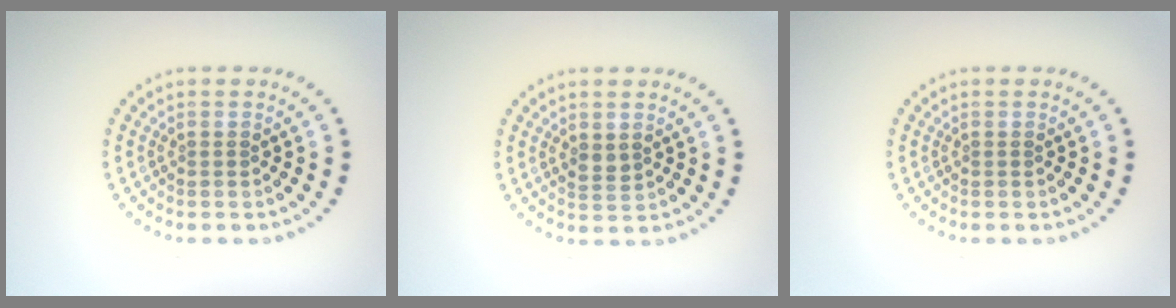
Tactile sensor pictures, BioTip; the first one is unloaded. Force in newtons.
{"total": 1.2, "press": 1.2, "slide": 0.3}
{"total": 0.0}